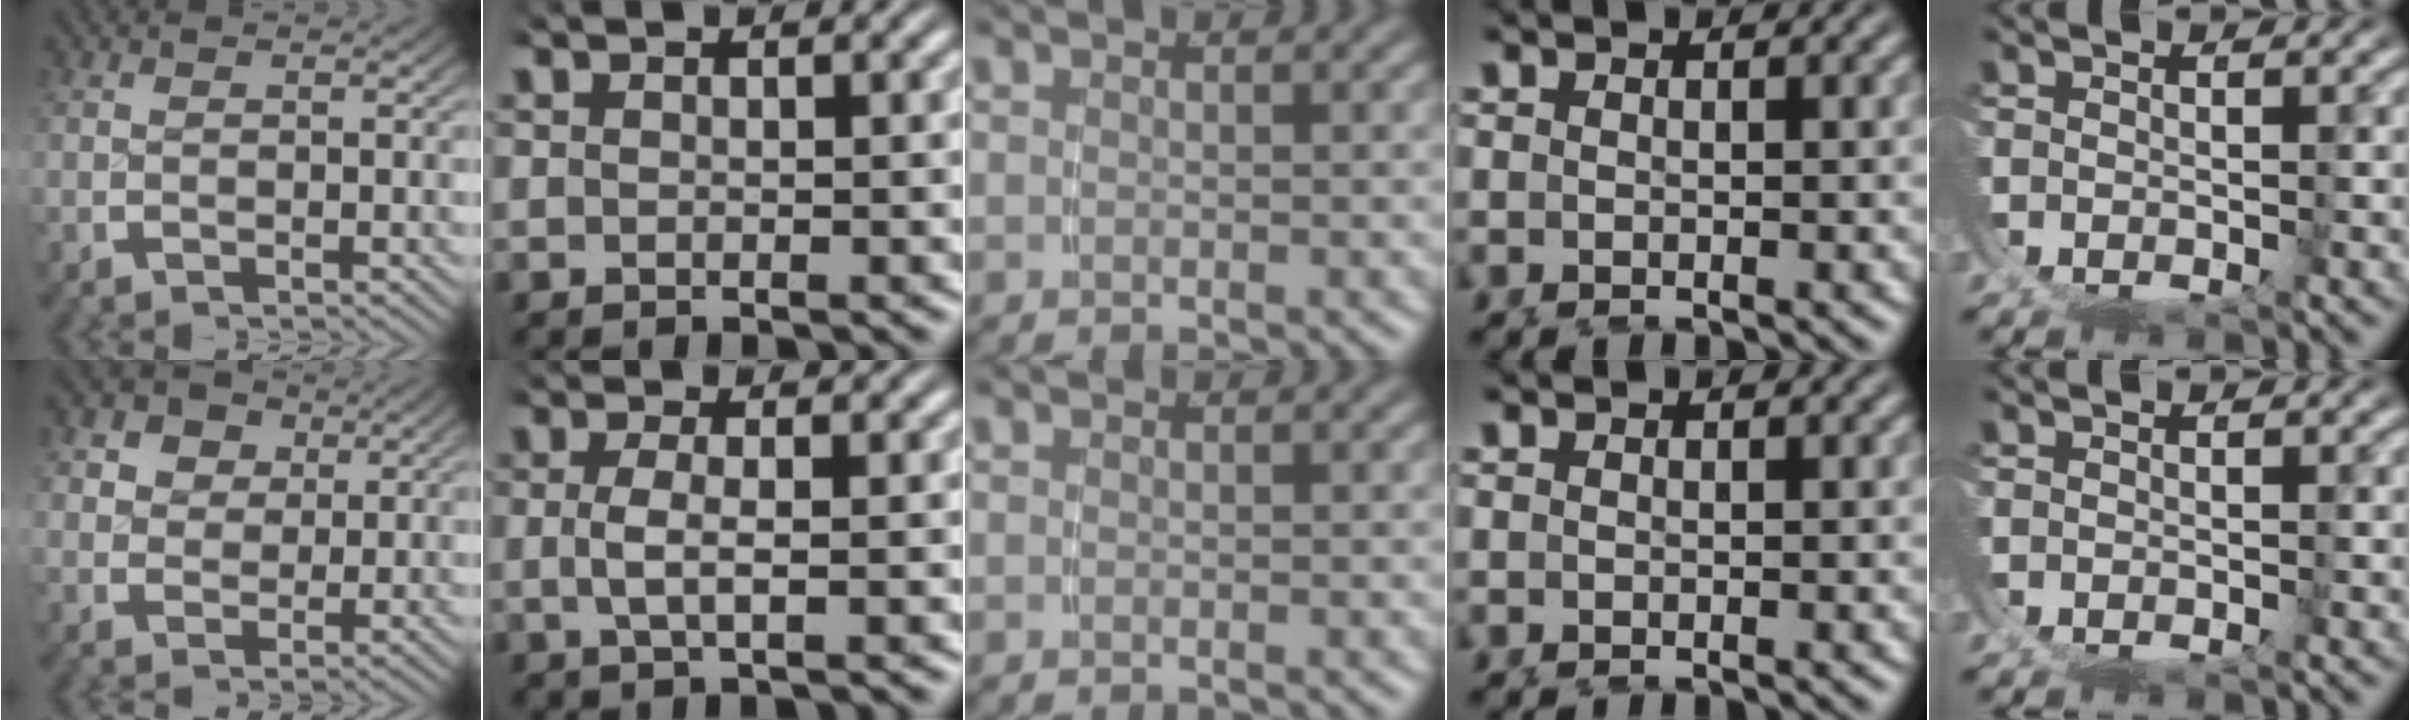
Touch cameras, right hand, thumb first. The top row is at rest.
{"thumb": {"total": 4.6, "force": [1.4, 3.9, 1.9], "torque": [-0.033, -0.011, 0.024]}, "index": {"total": 2.1, "force": [-0.1, 0.2, 2.0], "torque": [-0.049, -0.010, 0.005]}}